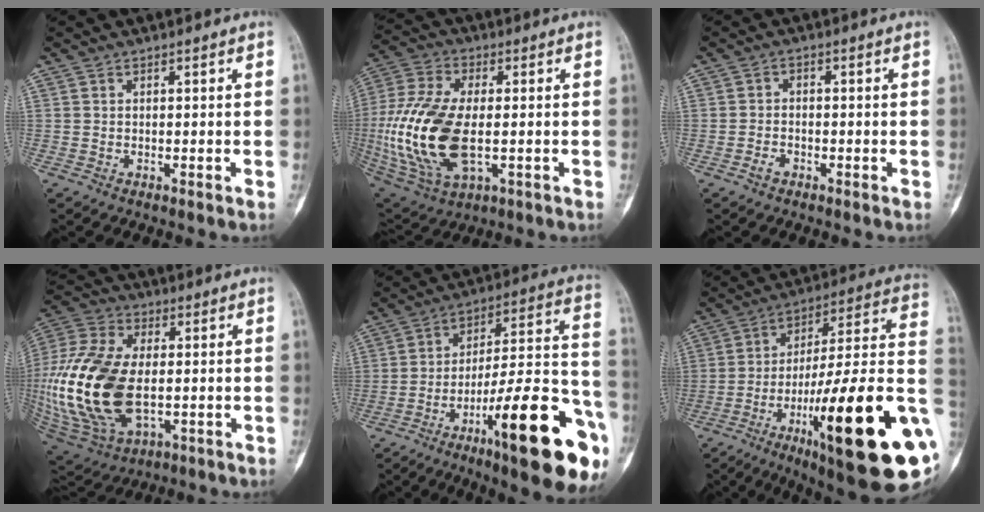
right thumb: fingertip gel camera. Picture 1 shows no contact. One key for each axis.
{"total": 21.1, "fx": -2.2, "fy": 10.8, "fz": 18.0, "tx": -0.404, "ty": -0.009, "tz": -0.028}
{"total": 2.1, "fx": -1.3, "fy": 1.4, "fz": 0.9, "tx": -0.007, "ty": 0.013, "tz": -0.026}
{"total": 25.8, "fx": -2.1, "fy": 14.6, "fz": 21.2, "tx": -0.472, "ty": -0.011, "tz": -0.021}
{"total": 26.3, "fx": -12.1, "fy": 5.7, "fz": 22.6, "tx": -0.272, "ty": 0.067, "tz": -0.181}
{"total": 31.9, "fx": -9.0, "fy": 5.9, "fz": 30.0, "tx": -0.381, "ty": 0.030, "tz": -0.138}